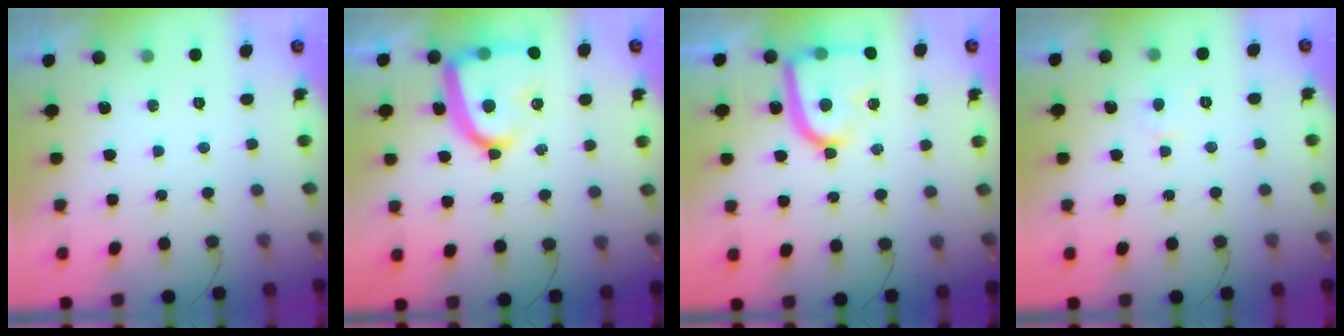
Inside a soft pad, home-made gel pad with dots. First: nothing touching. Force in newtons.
{"total": 18.8, "press": 18.7, "slide": 1.9}
{"total": 16.4, "press": 16.3, "slide": 1.6}
{"total": 2.3, "press": 2.3, "slide": 0.1}